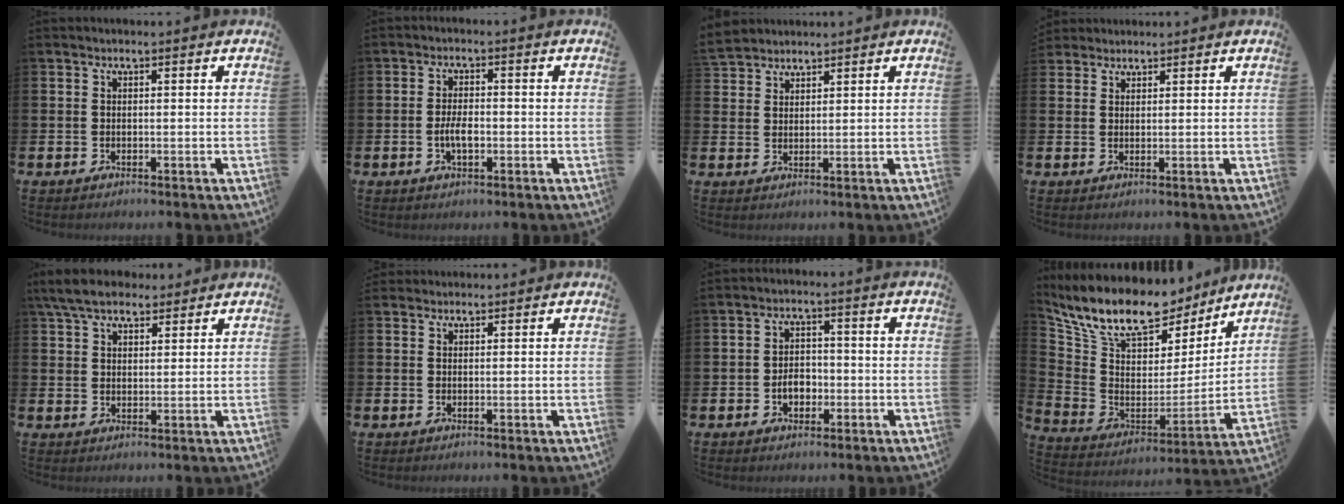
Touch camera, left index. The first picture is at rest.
{"total": 3.2, "force": [-0.6, 1.5, 2.8], "torque": [-0.040, -0.001, -0.014]}
{"total": 3.4, "force": [3.3, 0.7, -0.3], "torque": [0.002, -0.010, 0.063]}
{"total": 2.4, "force": [2.2, 0.9, -0.1], "torque": [0.006, -0.004, 0.041]}
{"total": 6.0, "force": [5.1, 2.1, 2.4], "torque": [-0.048, -0.011, 0.092]}
{"total": 1.2, "force": [1.2, 0.3, -0.1], "torque": [0.009, -0.001, 0.021]}
{"total": 3.2, "force": [-1.0, 2.3, 2.0], "torque": [-0.019, -0.004, -0.026]}
{"total": 12.9, "force": [10.8, 5.2, 4.7], "torque": [-0.144, -0.058, 0.194]}